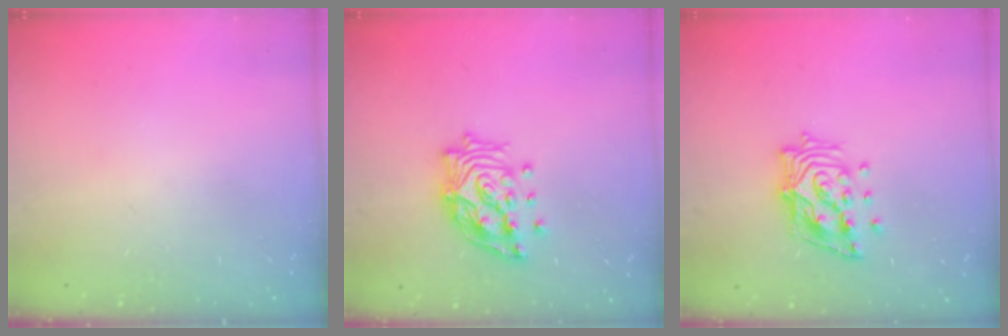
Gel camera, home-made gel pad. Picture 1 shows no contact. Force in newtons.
{"total": 14.1, "press": 14.0, "slide": 1.4}
{"total": 14.9, "press": 14.8, "slide": 2.0}